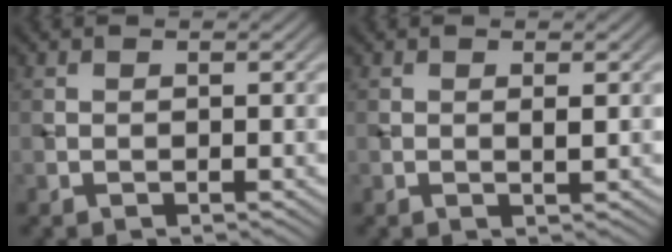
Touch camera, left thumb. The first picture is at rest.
{"total": 0.9, "force": [0.2, 0.1, 0.9], "torque": [-0.020, -0.003, 0.002]}